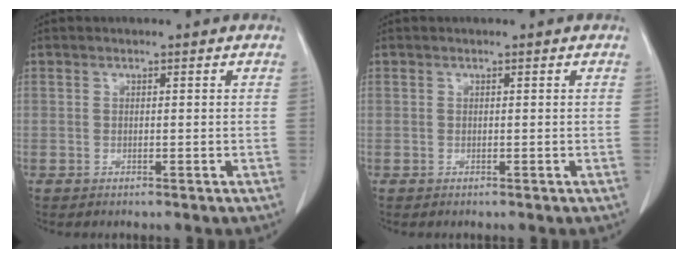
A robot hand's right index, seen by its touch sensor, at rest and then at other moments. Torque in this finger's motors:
{"motor_torque": [0.00, 0.00, 0.00, 0.00]}